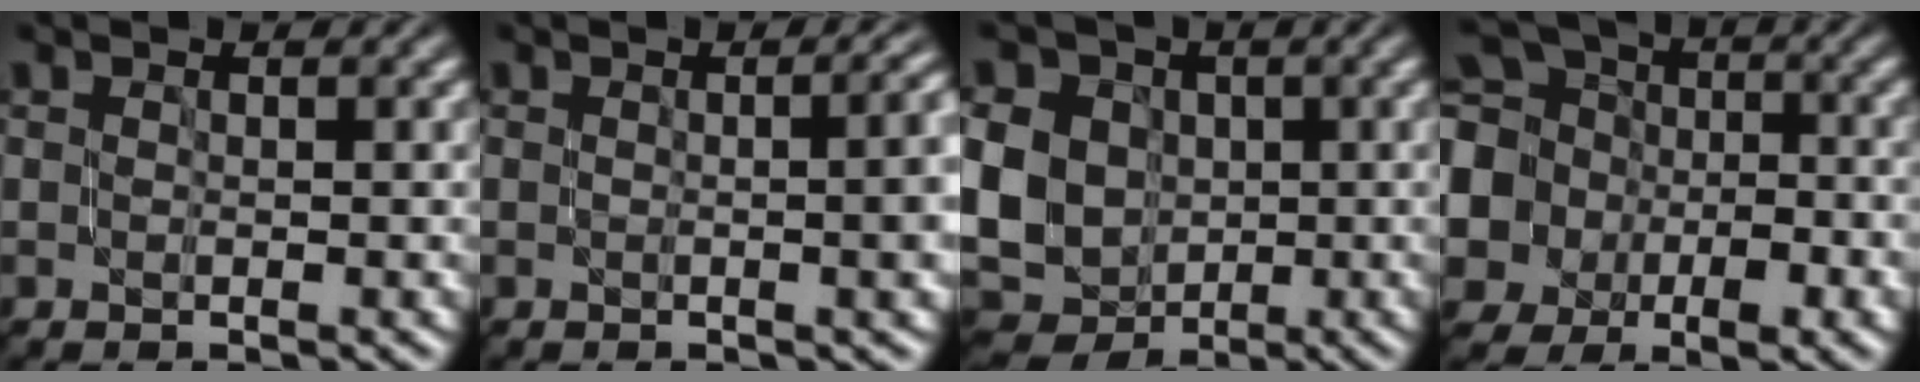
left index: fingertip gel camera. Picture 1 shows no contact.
{"total": 6.3, "force": [0.1, 2.9, 5.7], "torque": [-0.029, 0.010, 0.002]}
{"total": 13.2, "force": [1.0, 11.2, 6.8], "torque": [-0.152, 0.011, -0.002]}
{"total": 10.5, "force": [-1.5, 9.1, 4.9], "torque": [-0.122, 0.001, -0.056]}